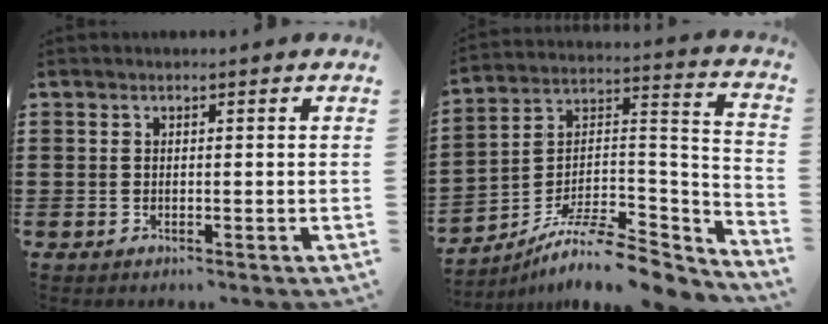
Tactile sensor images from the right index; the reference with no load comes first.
{"total": 10.4, "force": [-8.4, 3.0, 5.4], "torque": [-0.091, 0.015, -0.160]}